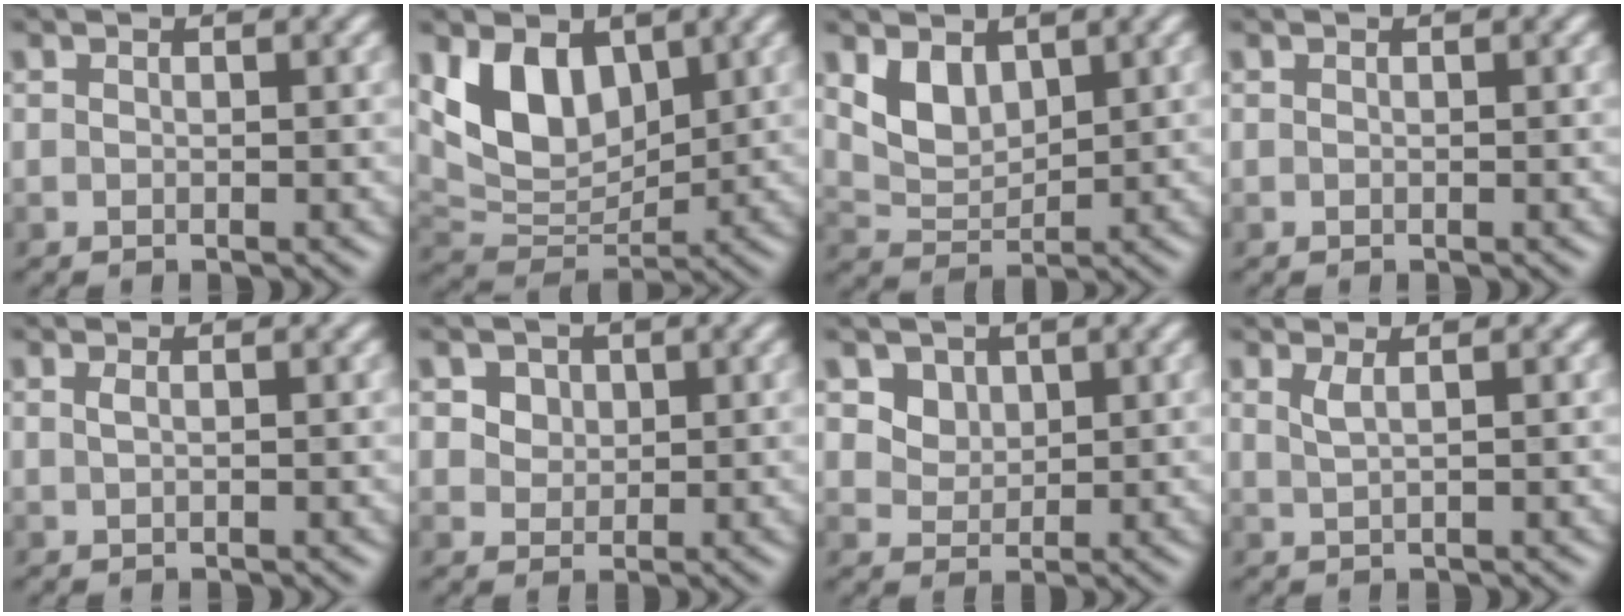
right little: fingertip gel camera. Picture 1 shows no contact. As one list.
[{"total": 6.3, "force": [2.6, 4.1, 4.1], "torque": [-0.077, -0.014, 0.049]}, {"total": 3.3, "force": [1.7, 2.0, 2.0], "torque": [-0.041, -0.009, 0.040]}, {"total": 0.0}, {"total": 0.7, "force": [0.2, 0.3, 0.6], "torque": [-0.009, 0.004, 0.003]}, {"total": 2.9, "force": [1.5, 2.1, 1.3], "torque": [-0.035, 0.002, 0.031]}, {"total": 2.4, "force": [1.2, 1.9, 1.0], "torque": [-0.022, -0.013, 0.042]}, {"total": 1.4, "force": [0.6, 0.5, 1.2], "torque": [-0.018, 0.001, 0.010]}]